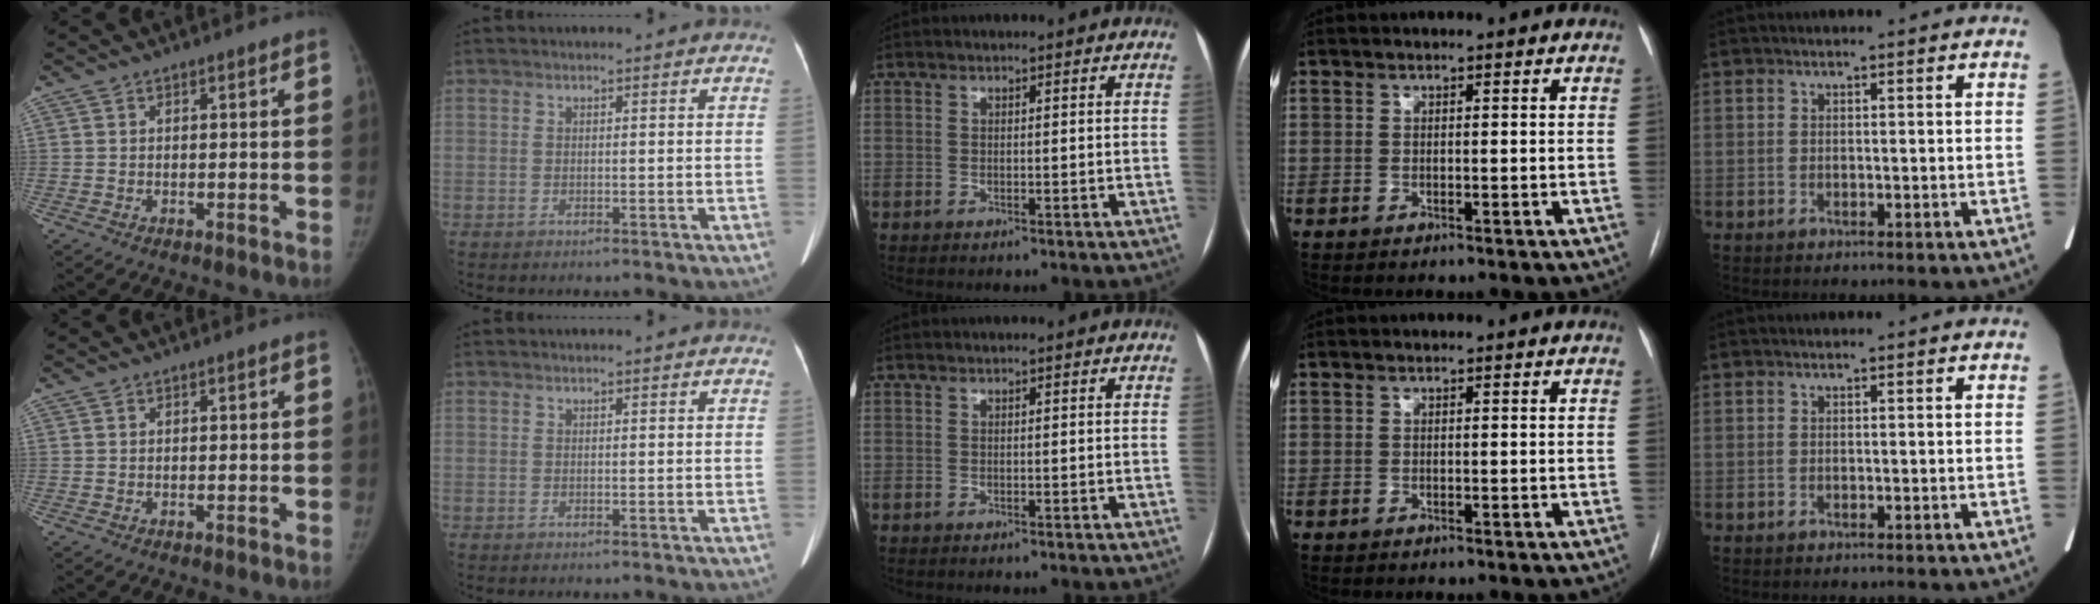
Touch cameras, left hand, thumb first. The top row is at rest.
{"index": {"total": 1.0, "force": [0.9, 0.0, 0.5], "torque": [-0.010, 0.003, 0.011]}}